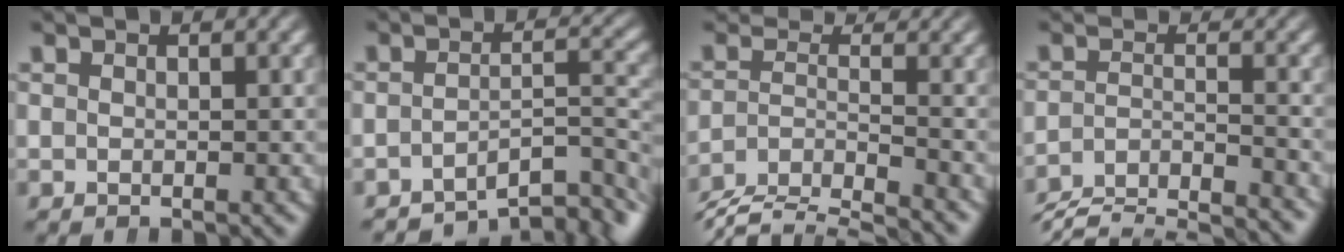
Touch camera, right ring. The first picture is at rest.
{"total": 8.4, "force": [-6.4, 3.2, 4.4], "torque": [-0.035, -0.017, -0.095]}
{"total": 6.7, "force": [-3.8, 4.2, 3.6], "torque": [-0.059, -0.023, -0.070]}
{"total": 8.7, "force": [-7.4, 3.4, 3.0], "torque": [-0.046, -0.035, -0.116]}